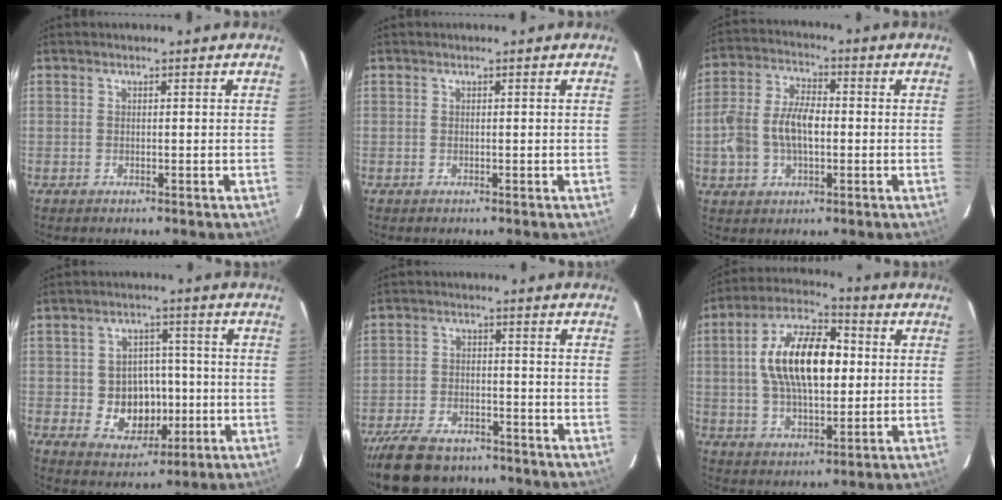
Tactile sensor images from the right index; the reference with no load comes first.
{"total": 0.0}
{"total": 11.1, "force": [-1.4, 6.8, 8.7], "torque": [-0.180, 0.015, -0.024]}
{"total": 9.4, "force": [-1.8, 7.9, 4.8], "torque": [-0.104, 0.009, -0.012]}
{"total": 14.6, "force": [-11.6, 6.5, 6.1], "torque": [-0.150, -0.002, -0.181]}
{"total": 16.8, "force": [2.0, 8.3, 14.4], "torque": [-0.262, 0.026, 0.033]}